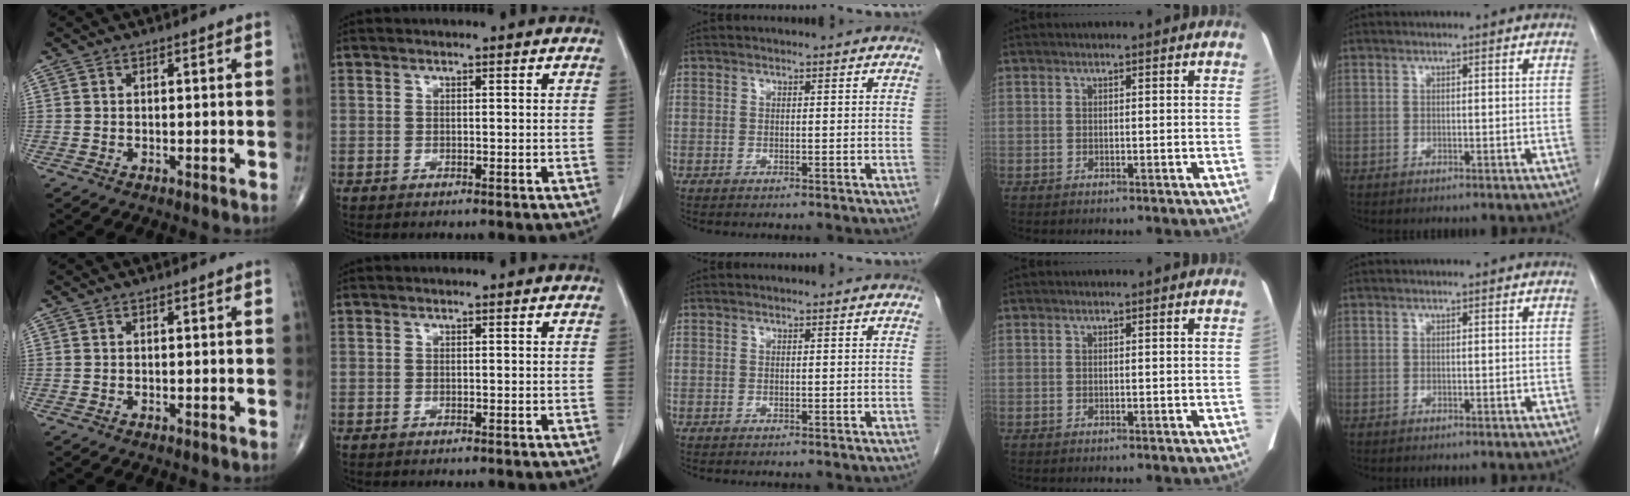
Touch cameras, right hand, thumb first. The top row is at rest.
{}